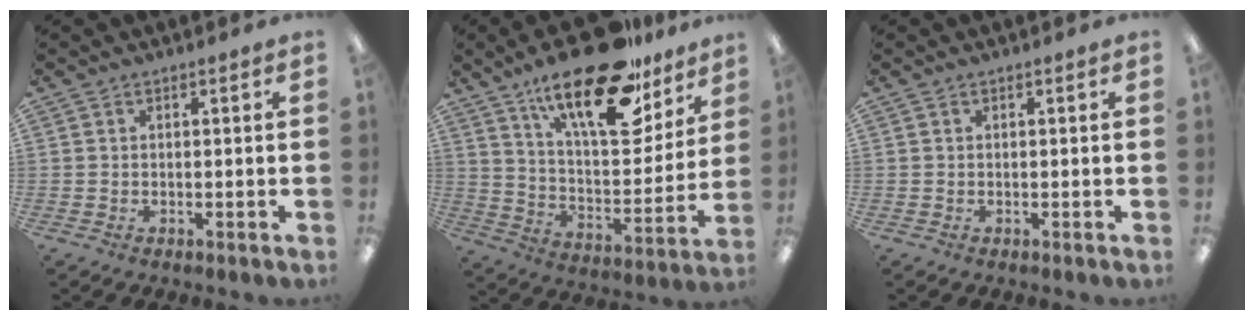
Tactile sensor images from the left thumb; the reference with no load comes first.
{"total": 23.6, "force": [17.1, 8.2, 14.1], "torque": [-0.221, -0.105, 0.287]}
{"total": 0.0}